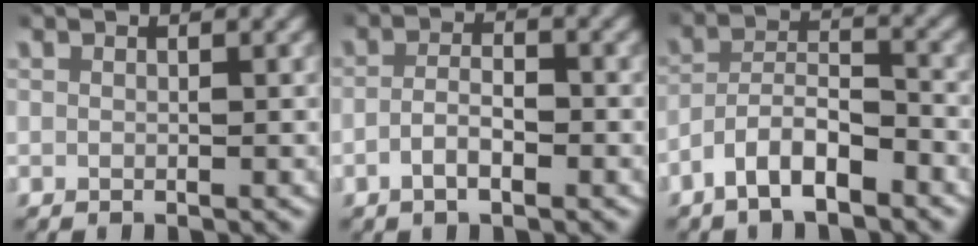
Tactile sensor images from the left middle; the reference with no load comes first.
{"total": 2.7, "force": [-1.5, 1.1, 1.9], "torque": [-0.032, -0.001, -0.029]}
{"total": 5.2, "force": [-3.5, 3.0, 2.3], "torque": [-0.036, 0.001, -0.072]}